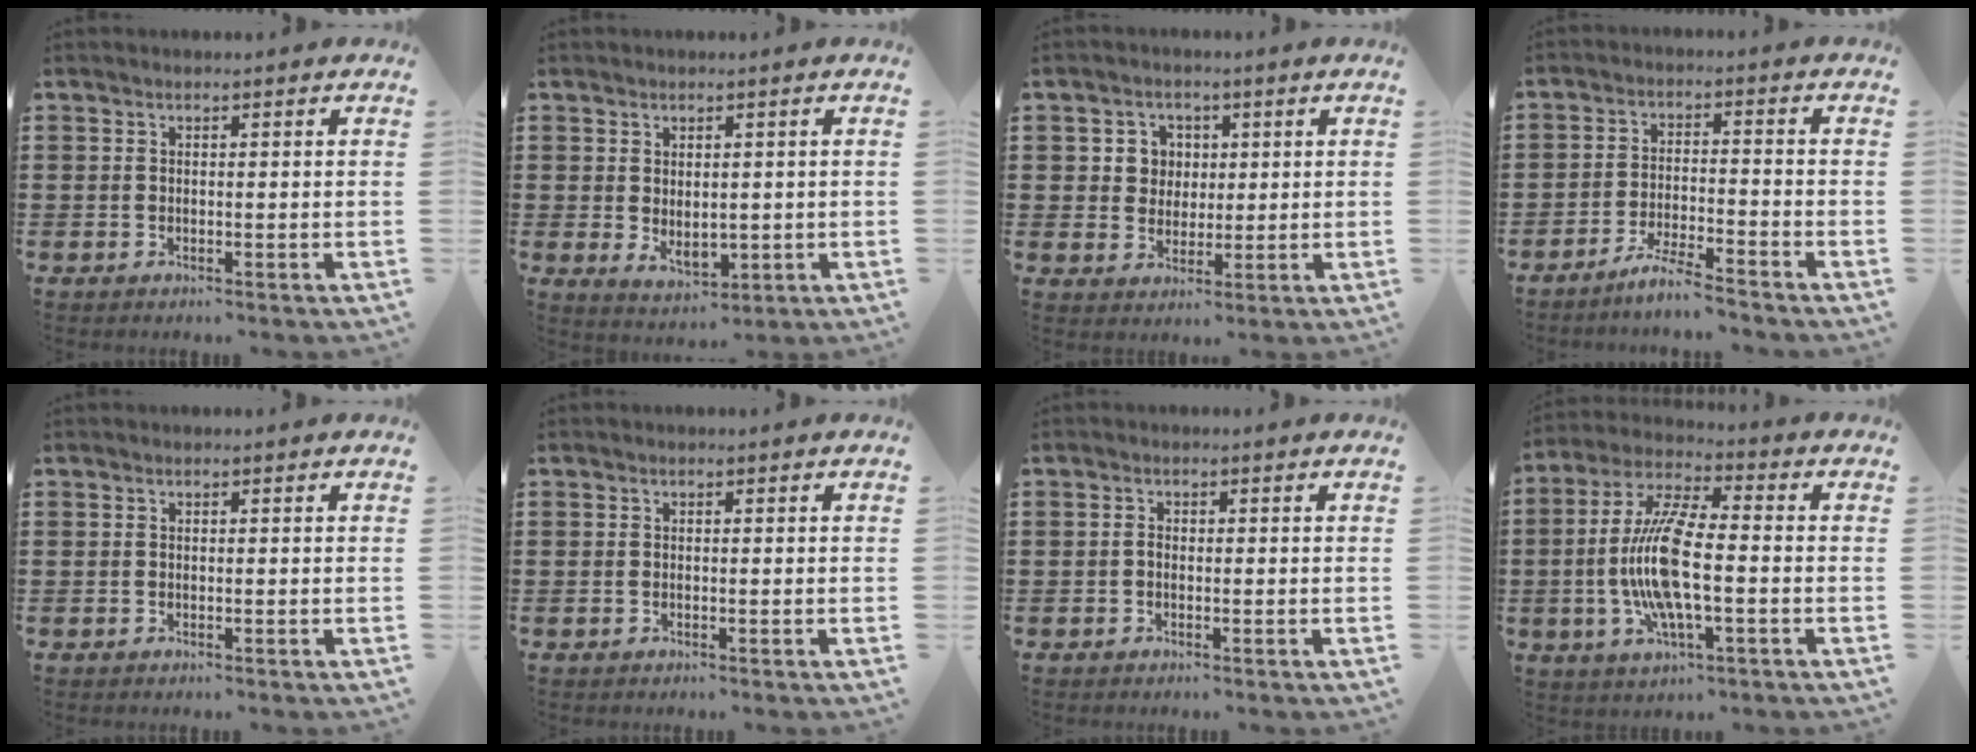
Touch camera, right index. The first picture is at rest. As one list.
[{"total": 3.3, "force": [0.4, 2.1, 2.5], "torque": [-0.043, -0.001, 0.008]}, {"total": 4.3, "force": [1.1, 4.0, 1.1], "torque": [-0.040, 0.014, 0.017]}, {"total": 4.9, "force": [-4.6, -0.3, 1.9], "torque": [-0.046, -0.008, -0.090]}, {"total": 0.0}, {"total": 0.0}, {"total": 0.8, "force": [-0.3, 0.5, 0.5], "torque": [-0.020, -0.004, -0.009]}, {"total": 11.9, "force": [-1.9, 3.6, 11.2], "torque": [-0.242, -0.012, -0.039]}]